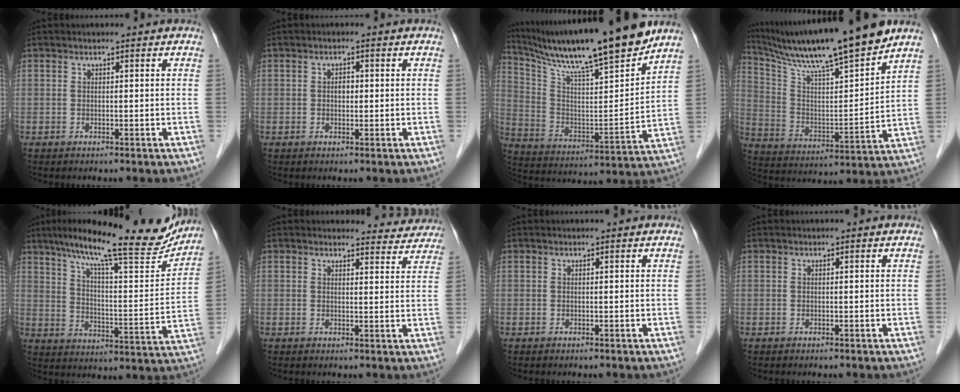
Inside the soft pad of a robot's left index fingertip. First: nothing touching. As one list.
[{"total": 1.3, "force": [-0.4, 0.8, 0.9], "torque": [-0.014, 0.000, -0.009]}, {"total": 21.3, "force": [17.9, 0.2, 11.6], "torque": [-0.205, -0.017, 0.294]}, {"total": 18.7, "force": [15.9, -0.3, 9.9], "torque": [-0.176, -0.004, 0.268]}, {"total": 21.6, "force": [18.1, 2.5, 11.4], "torque": [-0.182, -0.011, 0.255]}, {"total": 5.6, "force": [5.4, 1.5, -0.4], "torque": [0.022, -0.016, 0.037]}, {"total": 0.0}, {"total": 0.0}]